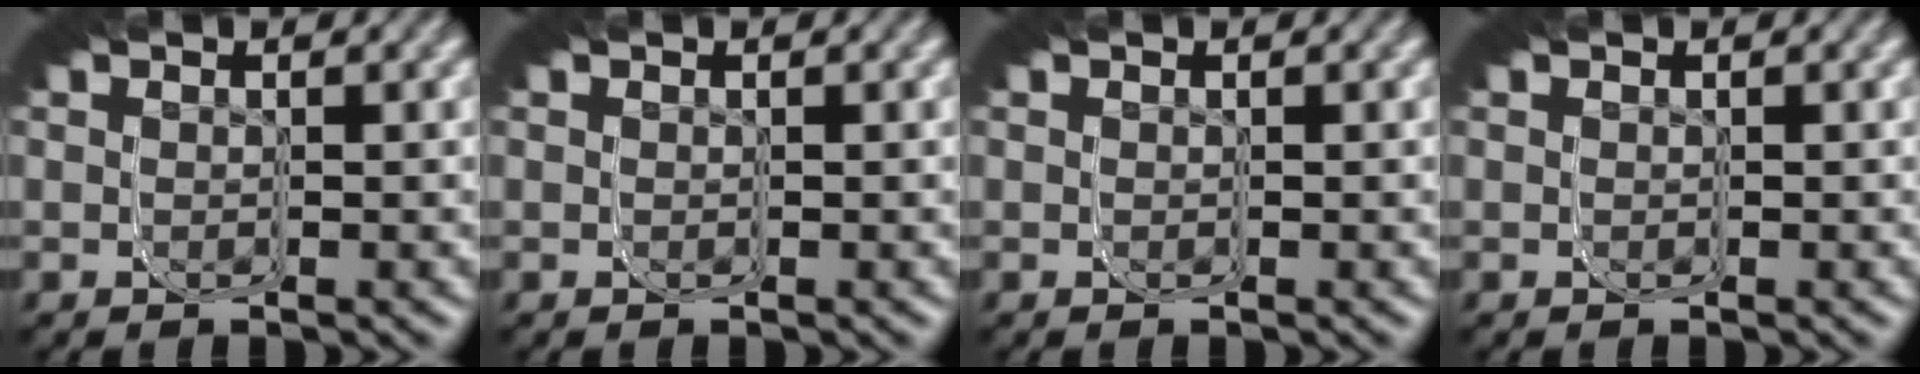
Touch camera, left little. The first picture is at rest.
{"total": 0.0}
{"total": 0.0}
{"total": 0.0}